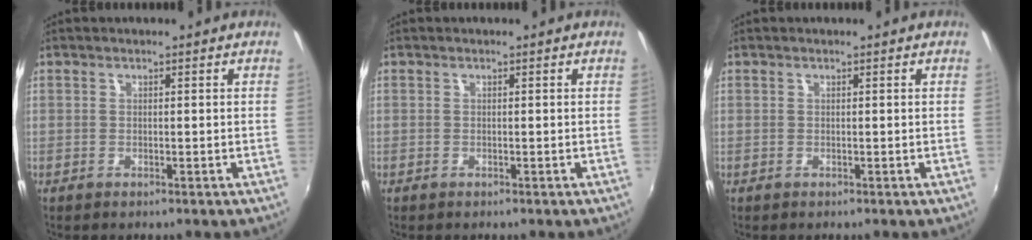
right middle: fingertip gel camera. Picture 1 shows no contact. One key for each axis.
{"total": 0.0}
{"total": 0.0}